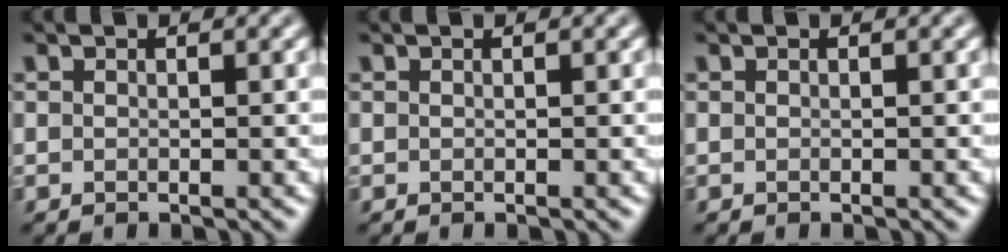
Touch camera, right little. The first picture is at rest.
{"total": 0.0}
{"total": 0.0}